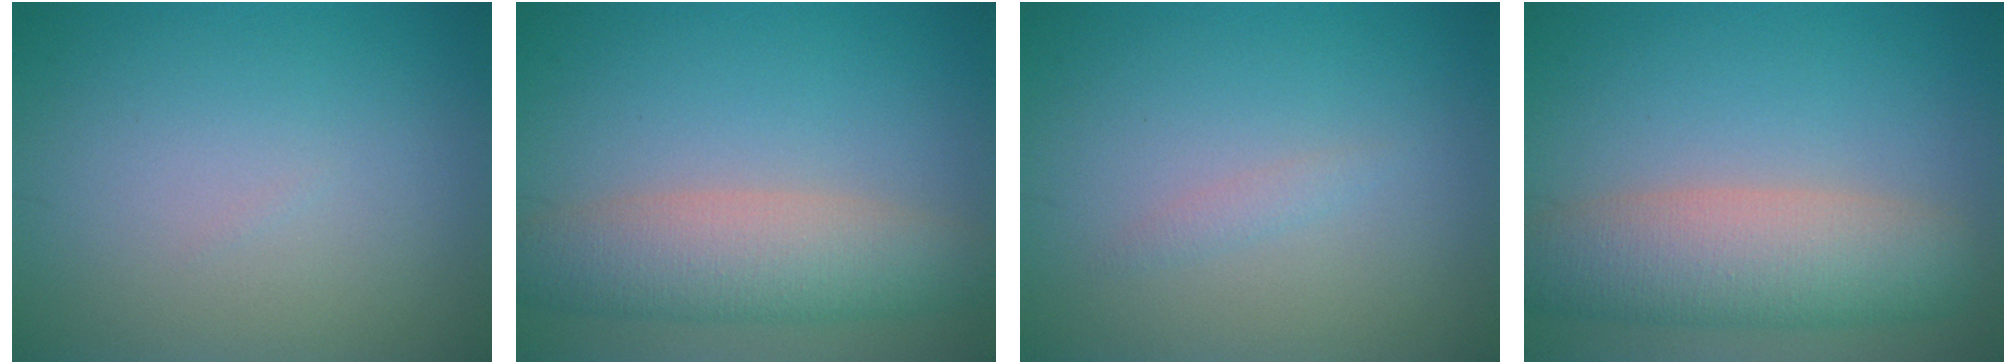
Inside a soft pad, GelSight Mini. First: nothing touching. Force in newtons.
{"total": 5.8, "press": 5.8, "slide": 0.5}
{"total": 0.8, "press": 0.8, "slide": 0.0}
{"total": 6.8, "press": 6.8, "slide": 0.4}